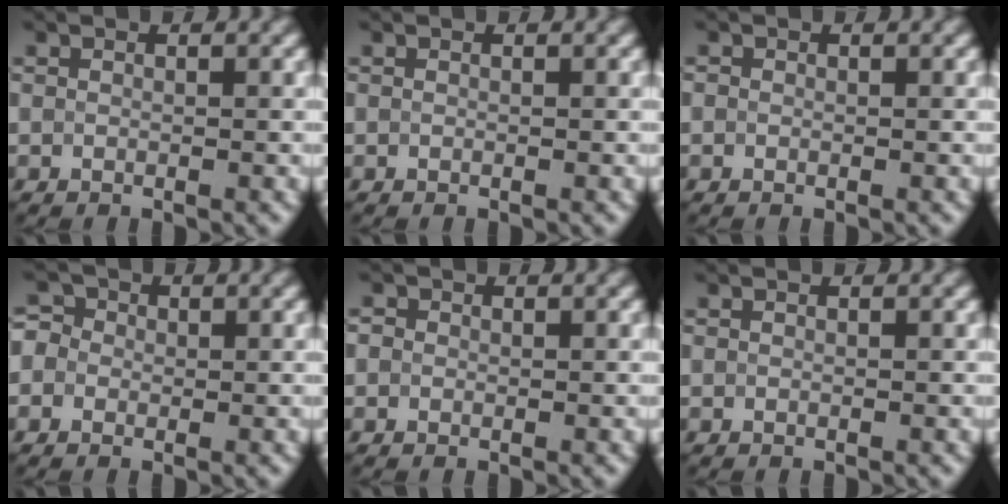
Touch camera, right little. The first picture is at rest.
{"total": 0.0}
{"total": 0.0}
{"total": 2.7, "force": [0.4, 2.5, 1.0], "torque": [0.003, 0.016, -0.020]}
{"total": 0.7, "force": [0.1, 0.7, 0.1], "torque": [0.001, -0.003, -0.004]}
{"total": 0.0}